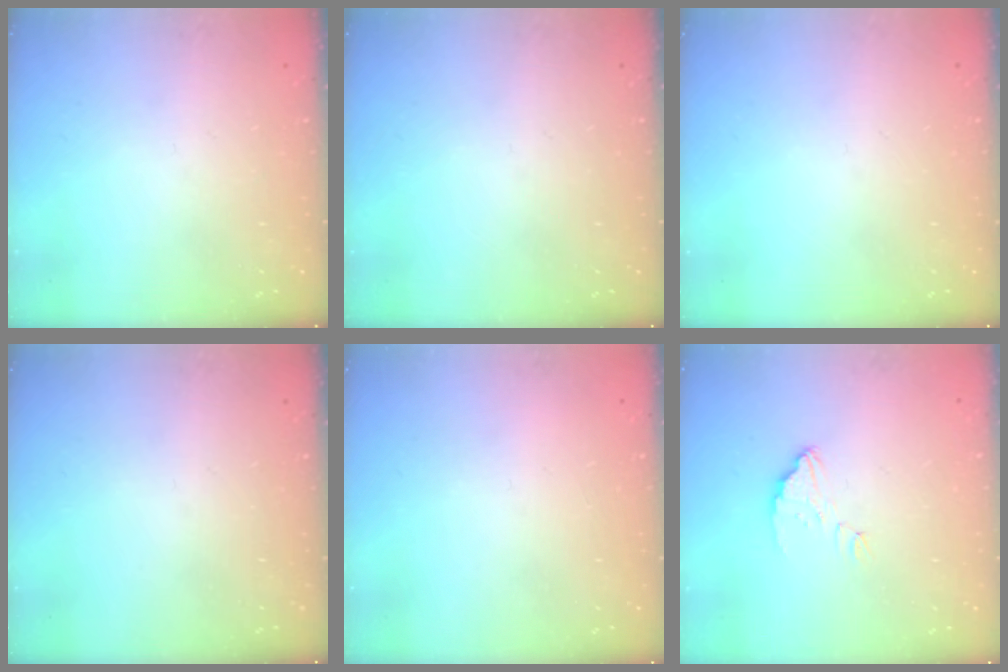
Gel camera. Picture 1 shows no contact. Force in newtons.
{"total": 0.0}
{"total": 0.0}
{"total": 0.0}
{"total": 2.1, "press": 2.1, "slide": 0.1}
{"total": 4.7, "press": 4.6, "slide": 0.6}